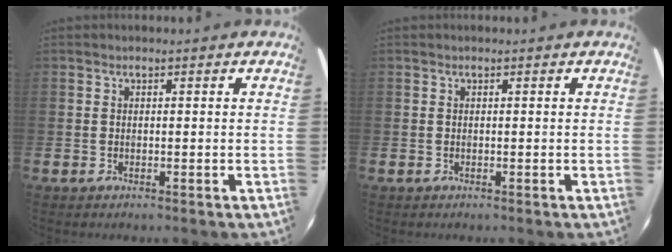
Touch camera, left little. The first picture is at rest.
{"total": 0.0}